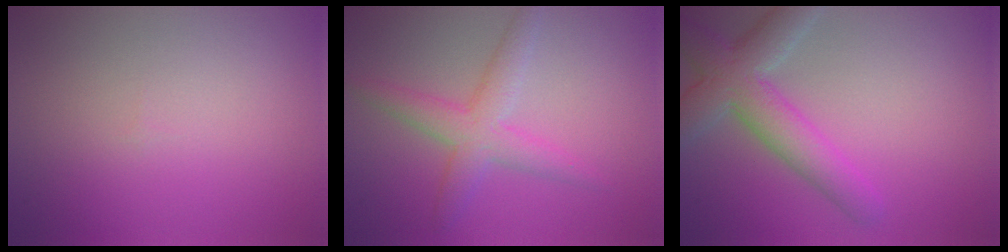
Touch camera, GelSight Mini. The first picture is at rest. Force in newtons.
{"total": 3.4, "press": 3.4, "slide": 0.1}
{"total": 5.2, "press": 5.2, "slide": 0.2}